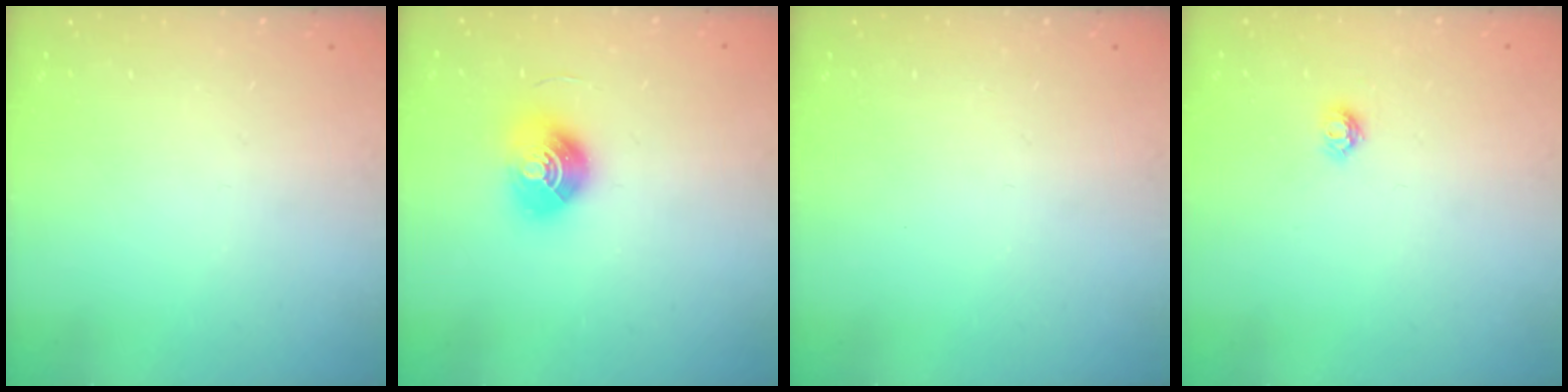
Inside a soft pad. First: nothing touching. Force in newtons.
{"total": 9.9, "press": 9.9, "slide": 0.9}
{"total": 0.0}
{"total": 4.6, "press": 4.6, "slide": 0.5}